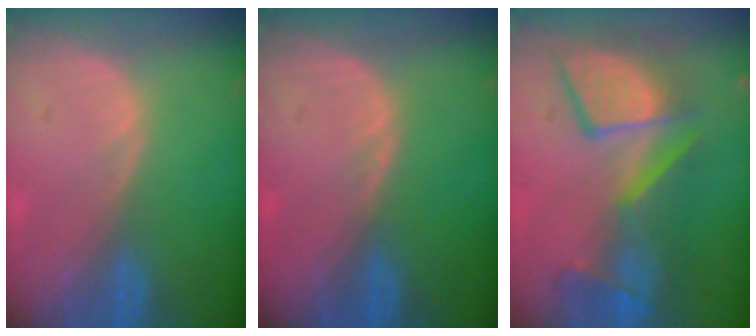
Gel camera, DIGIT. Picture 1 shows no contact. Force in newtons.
{"total": 0.5, "press": 0.5, "slide": 0.2}
{"total": 10.5, "press": 9.9, "slide": 3.4}